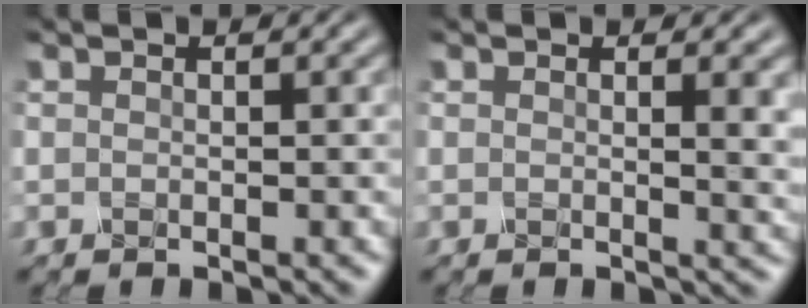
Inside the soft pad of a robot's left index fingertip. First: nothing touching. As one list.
[{"total": 2.1, "force": [0.7, 0.6, 1.9], "torque": [-0.022, -0.006, 0.012]}]